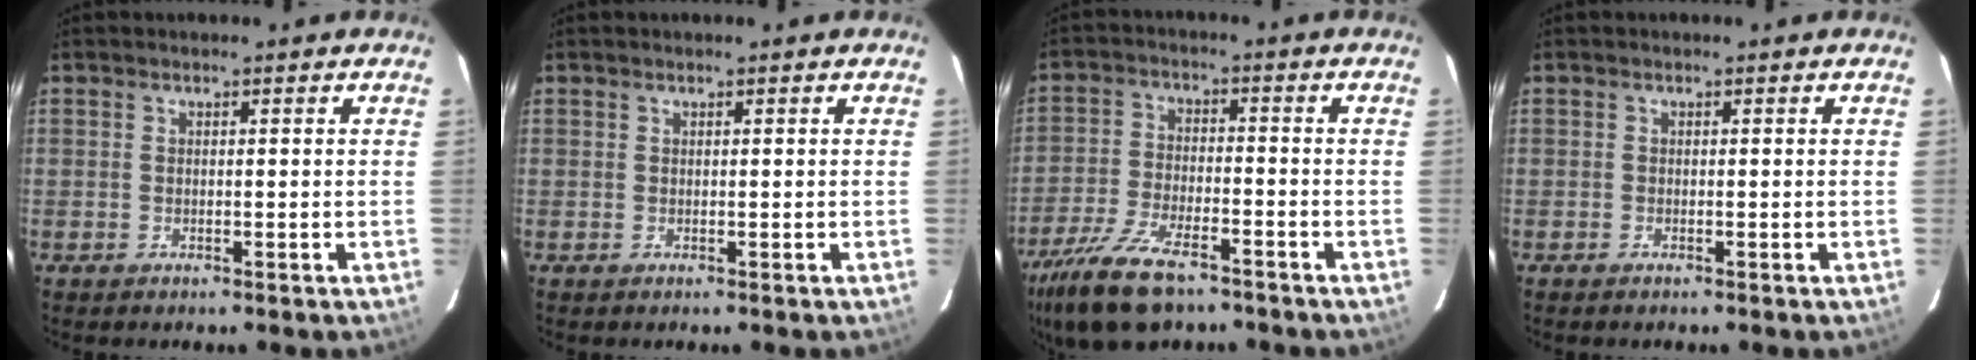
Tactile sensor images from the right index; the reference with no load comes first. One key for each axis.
{"total": 0.0}
{"total": 14.0, "fx": -10.2, "fy": 5.1, "fz": 8.2, "tx": -0.192, "ty": -0.029, "tz": -0.191}
{"total": 0.0}